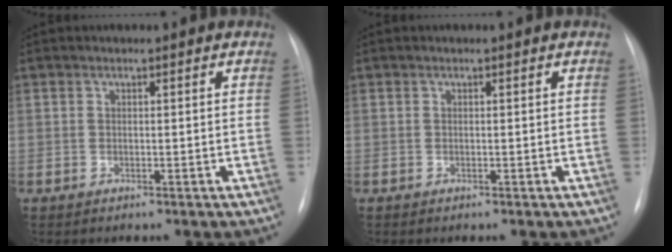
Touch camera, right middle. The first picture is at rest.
{"total": 0.0}